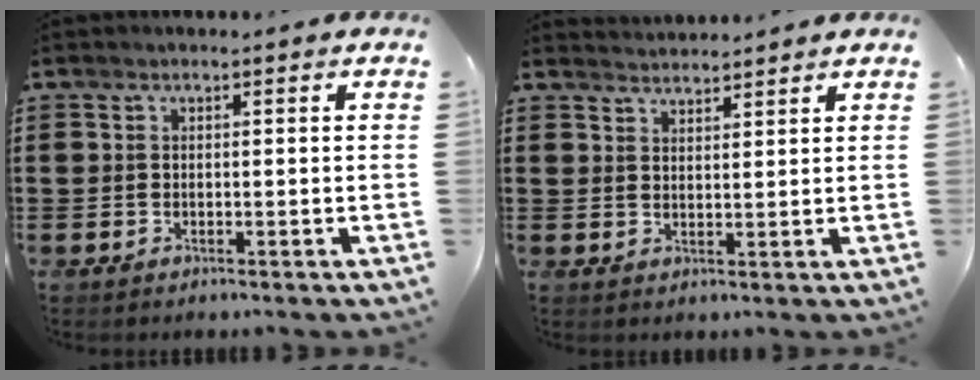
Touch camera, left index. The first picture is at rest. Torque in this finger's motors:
{"motor_torque": [0.84, 0.79, -0.03, 0.01]}